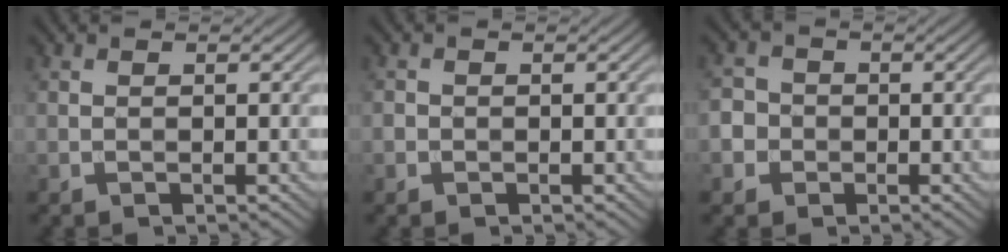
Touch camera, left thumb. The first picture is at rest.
{"total": 0.9, "force": [-0.3, 0.8, 0.2], "torque": [-0.003, -0.004, -0.010]}
{"total": 4.0, "force": [-1.0, 3.8, 0.9], "torque": [-0.018, 0.005, -0.039]}